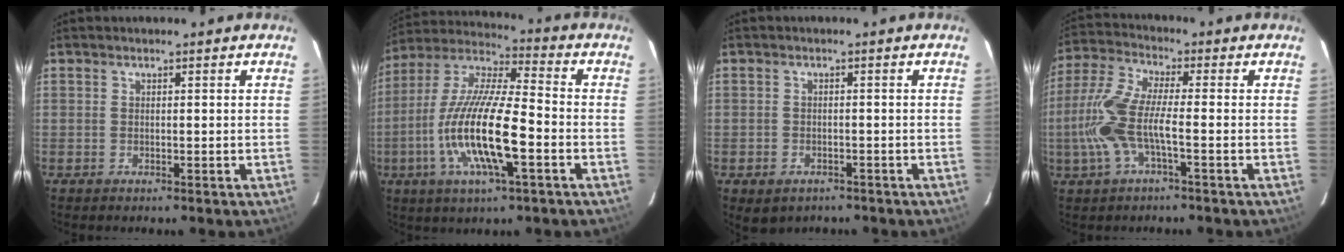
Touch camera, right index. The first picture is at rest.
{"total": 18.1, "force": [-5.3, 3.8, 16.8], "torque": [-0.335, -0.012, -0.108]}
{"total": 4.3, "force": [-2.5, 3.0, 1.8], "torque": [-0.040, -0.008, -0.031]}
{"total": 11.0, "force": [-2.9, 2.3, 10.4], "torque": [-0.232, -0.001, -0.057]}